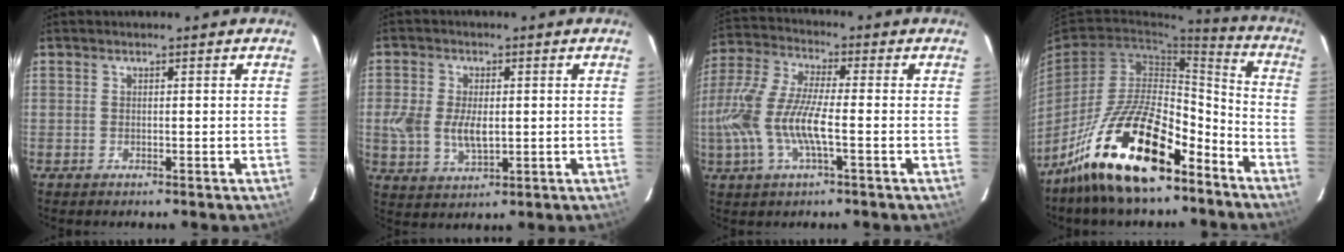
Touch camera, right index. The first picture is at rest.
{"total": 7.8, "force": [-0.4, 4.6, 6.4], "torque": [-0.138, -0.004, -0.006]}
{"total": 14.4, "force": [-3.0, 3.6, 13.7], "torque": [-0.289, -0.004, -0.061]}
{"total": 21.3, "force": [-14.4, 8.1, 13.5], "torque": [-0.244, 0.007, -0.241]}